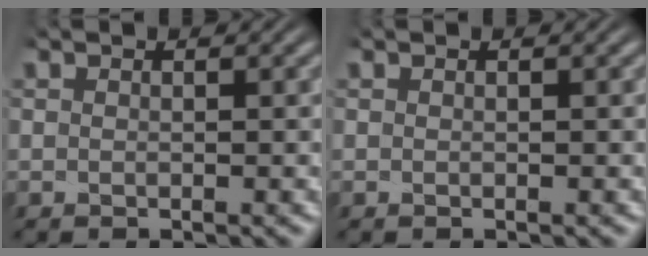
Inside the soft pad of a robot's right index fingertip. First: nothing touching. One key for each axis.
{"total": 0.0}